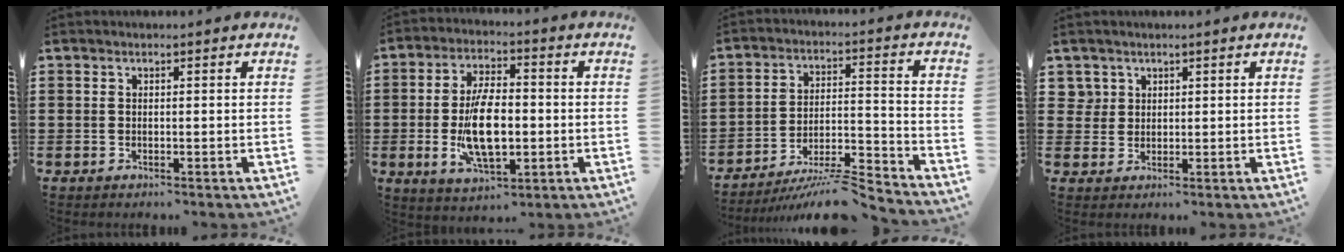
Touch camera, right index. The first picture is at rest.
{"total": 10.7, "force": [-1.5, 4.9, 9.4], "torque": [-0.194, -0.008, -0.030]}
{"total": 7.6, "force": [-7.0, 0.2, 2.9], "torque": [-0.043, 0.005, -0.135]}
{"total": 2.7, "force": [1.4, 2.3, 0.1], "torque": [-0.013, 0.010, 0.028]}